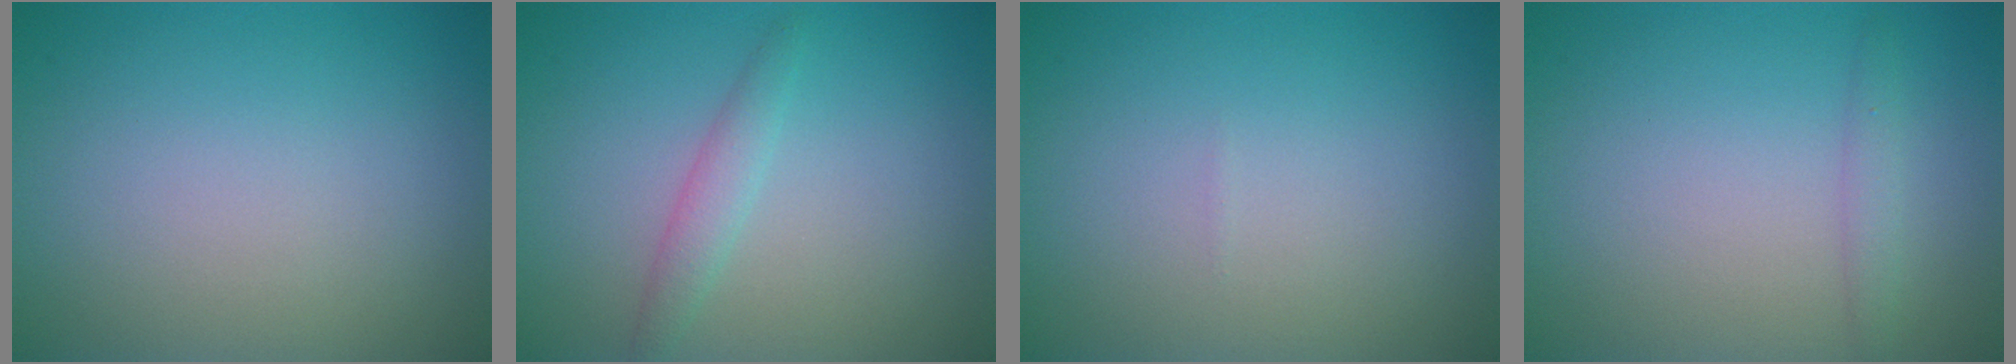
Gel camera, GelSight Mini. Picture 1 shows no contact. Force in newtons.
{"total": 1.6, "press": 1.6, "slide": 0.1}
{"total": 0.0}
{"total": 1.1, "press": 1.0, "slide": 0.1}